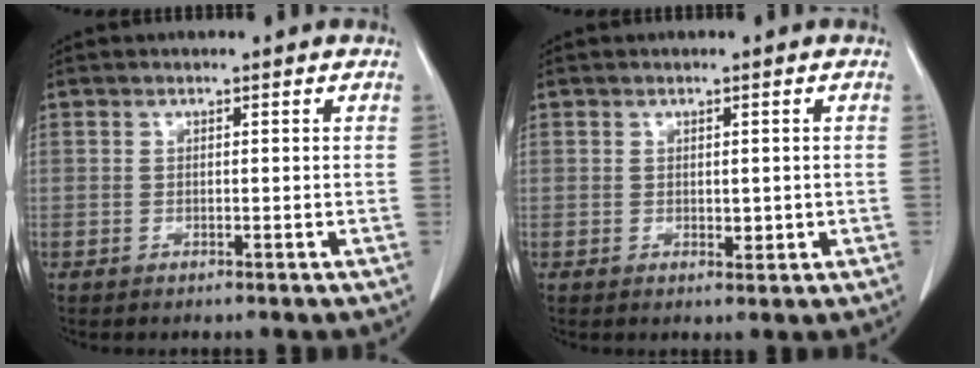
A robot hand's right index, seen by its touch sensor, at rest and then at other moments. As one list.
[{"total": 1.7, "force": [-0.1, 1.0, 1.4], "torque": [-0.019, -0.003, 0.004]}]